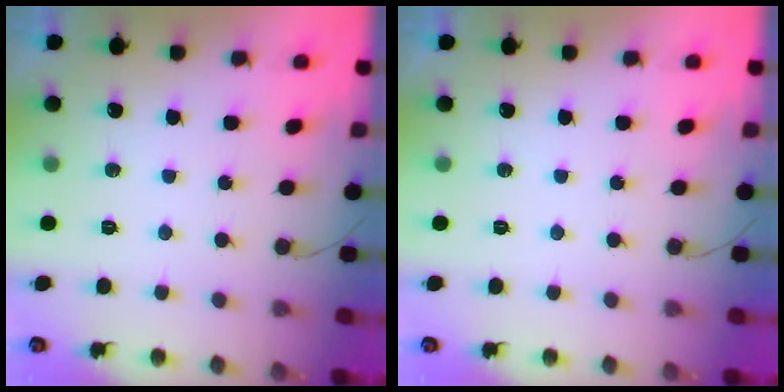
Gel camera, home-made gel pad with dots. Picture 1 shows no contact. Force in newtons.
{"total": 0.0}